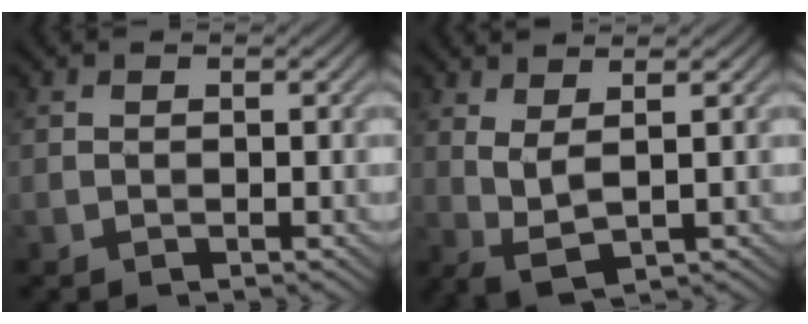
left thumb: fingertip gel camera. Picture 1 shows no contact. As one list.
[{"total": 3.3, "force": [1.3, 0.7, 2.9], "torque": [-0.077, -0.006, 0.030]}]